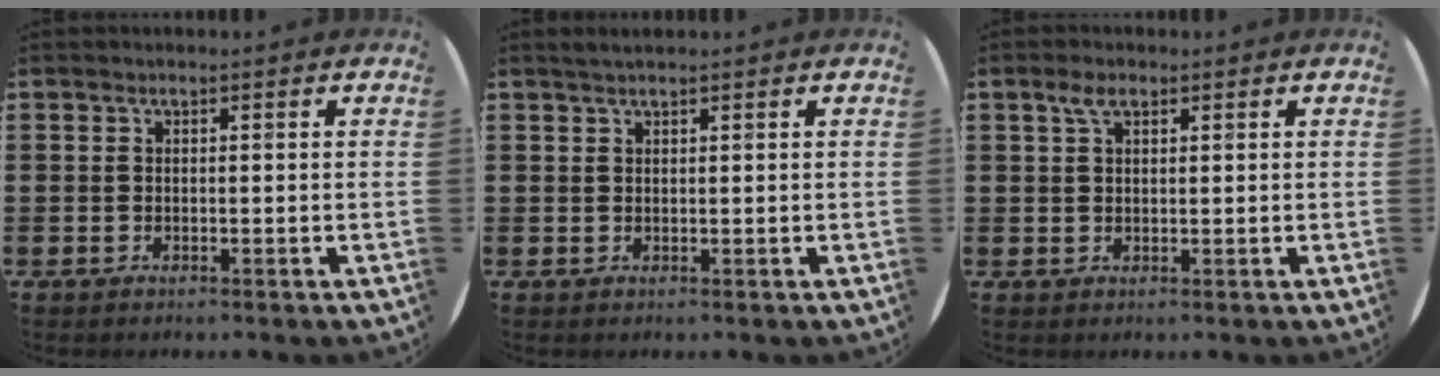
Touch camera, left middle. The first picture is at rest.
{"total": 1.0, "force": [0.9, 0.0, 0.4], "torque": [-0.009, 0.002, 0.017]}
{"total": 2.4, "force": [1.5, 1.2, 1.4], "torque": [-0.022, 0.003, 0.025]}